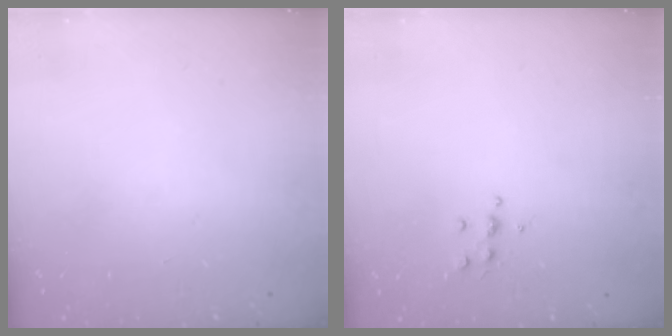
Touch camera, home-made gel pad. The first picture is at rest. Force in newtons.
{"total": 5.5, "press": 5.4, "slide": 0.9}